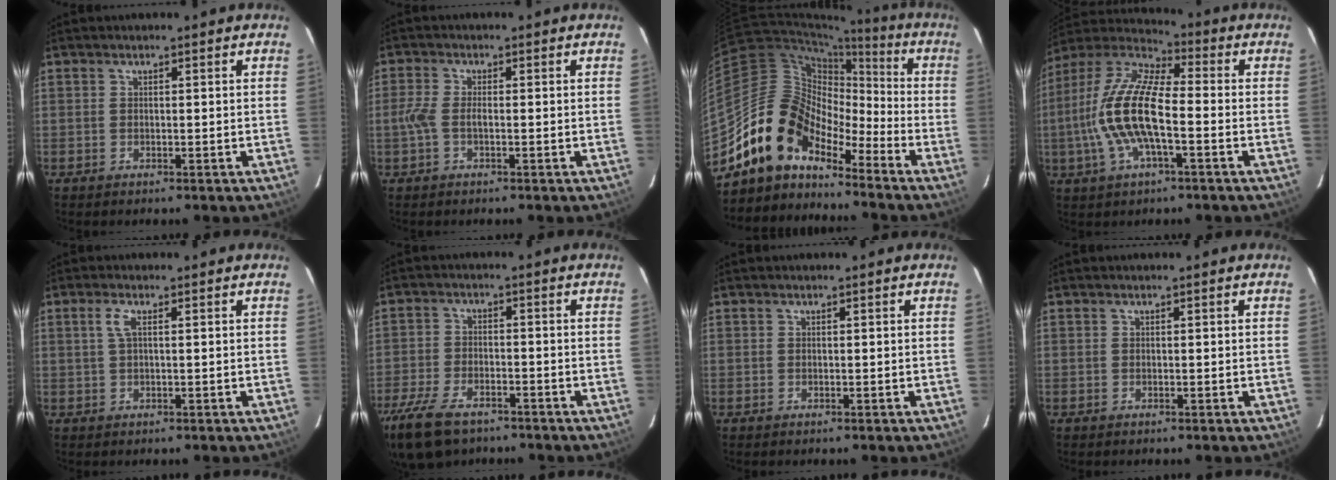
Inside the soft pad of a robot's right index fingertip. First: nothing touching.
{"total": 3.5, "force": [-0.8, 1.2, 3.2], "torque": [-0.074, 0.003, -0.016]}
{"total": 13.8, "force": [-11.1, 6.7, 4.6], "torque": [-0.083, 0.030, -0.219]}
{"total": 16.5, "force": [-2.8, 5.6, 15.2], "torque": [-0.307, 0.004, -0.064]}
{"total": 2.2, "force": [0.5, 0.3, 2.1], "torque": [-0.044, 0.004, 0.009]}
{"total": 14.3, "force": [-10.0, 7.0, 7.5], "torque": [-0.192, -0.031, -0.182]}
{"total": 0.0}
{"total": 0.0}